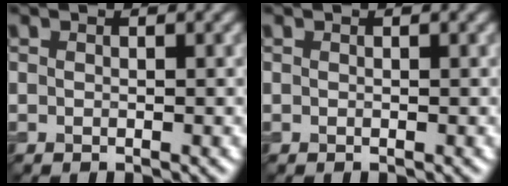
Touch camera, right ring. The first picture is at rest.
{"total": 0.0}